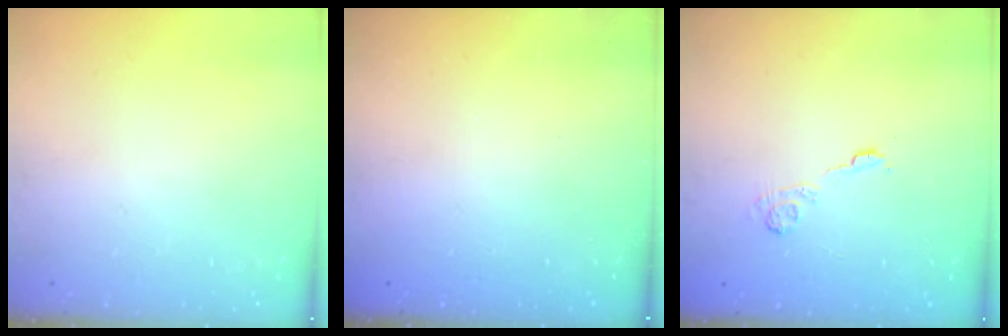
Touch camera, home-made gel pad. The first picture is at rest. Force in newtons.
{"total": 2.4, "press": 2.2, "slide": 0.8}
{"total": 3.9, "press": 3.7, "slide": 1.3}